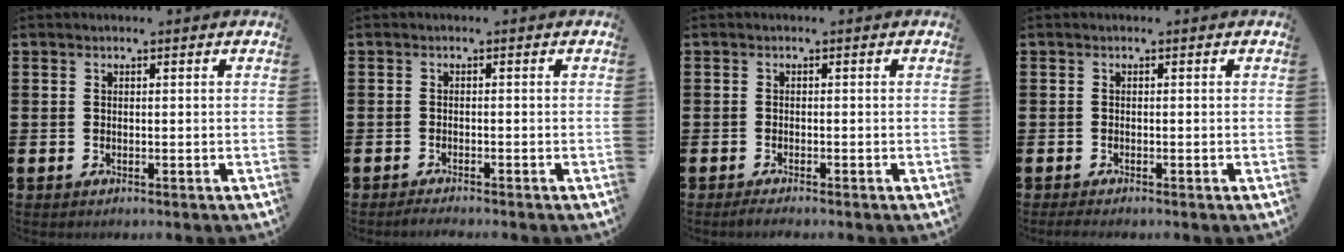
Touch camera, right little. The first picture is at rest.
{"total": 1.0, "force": [-1.0, 0.0, 0.4], "torque": [-0.007, -0.002, -0.019]}
{"total": 0.9, "force": [-0.7, 0.0, 0.5], "torque": [-0.009, -0.002, -0.014]}
{"total": 0.8, "force": [-0.6, 0.1, 0.5], "torque": [-0.009, -0.001, -0.012]}